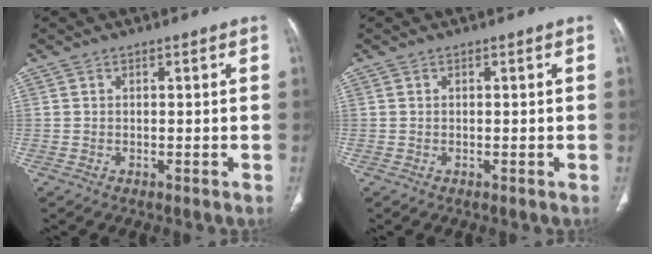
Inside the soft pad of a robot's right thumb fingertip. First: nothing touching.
{"total": 0.0}